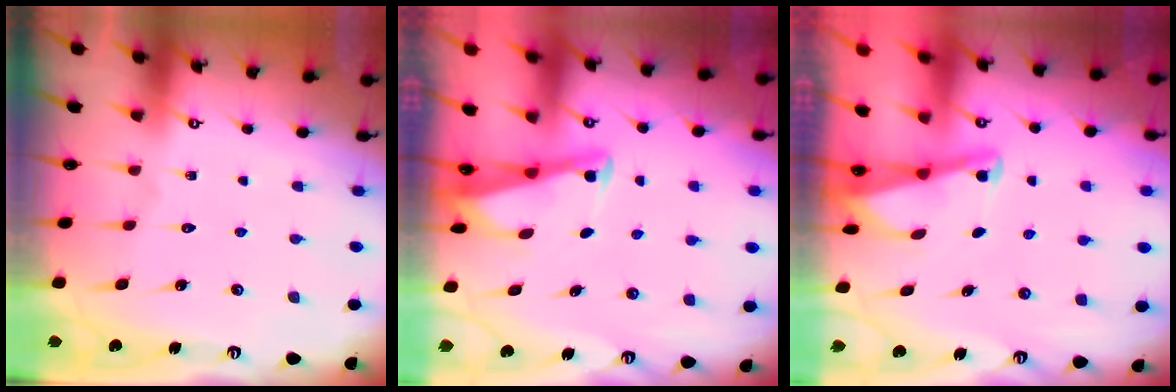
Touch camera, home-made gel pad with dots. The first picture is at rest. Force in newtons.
{"total": 2.8, "press": 2.8, "slide": 0.3}
{"total": 2.1, "press": 2.0, "slide": 0.3}